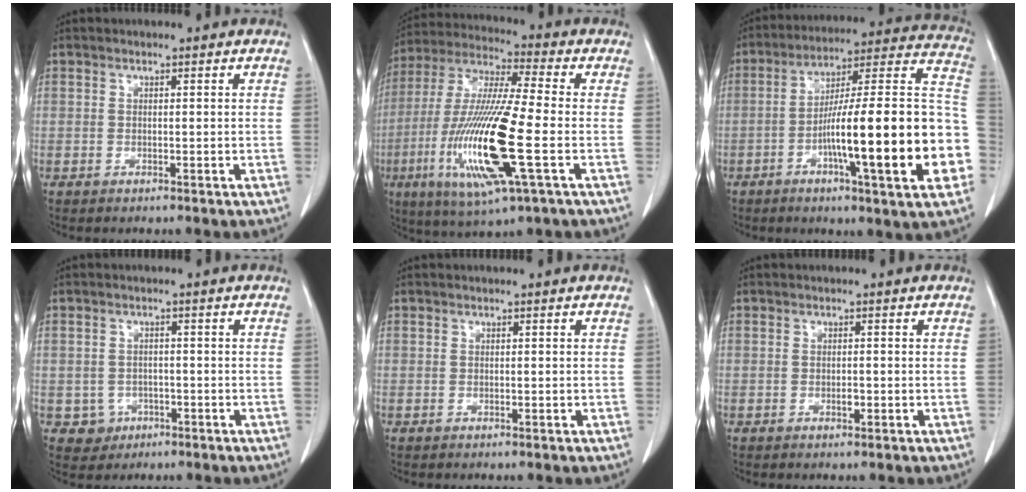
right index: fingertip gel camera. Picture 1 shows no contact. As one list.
[{"total": 18.9, "force": [-4.6, 1.4, 18.3], "torque": [-0.389, -0.020, -0.083]}, {"total": 25.1, "force": [-6.2, 2.0, 24.3], "torque": [-0.289, 0.014, -0.093]}, {"total": 3.4, "force": [-1.2, 3.2, 0.1], "torque": [0.006, 0.012, -0.009]}, {"total": 0.0}, {"total": 0.9, "force": [-0.3, 0.3, 0.7], "torque": [-0.018, 0.000, 0.000]}]